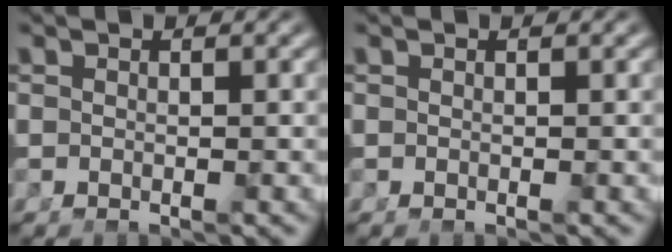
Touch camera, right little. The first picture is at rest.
{"total": 0.0}